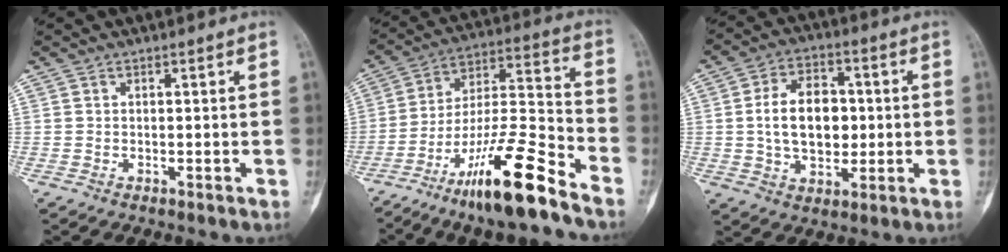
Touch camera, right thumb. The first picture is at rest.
{"total": 18.5, "force": [-12.5, 2.9, 13.4], "torque": [-0.250, 0.079, -0.218]}
{"total": 12.6, "force": [0.4, 8.4, 9.3], "torque": [-0.129, 0.010, 0.010]}